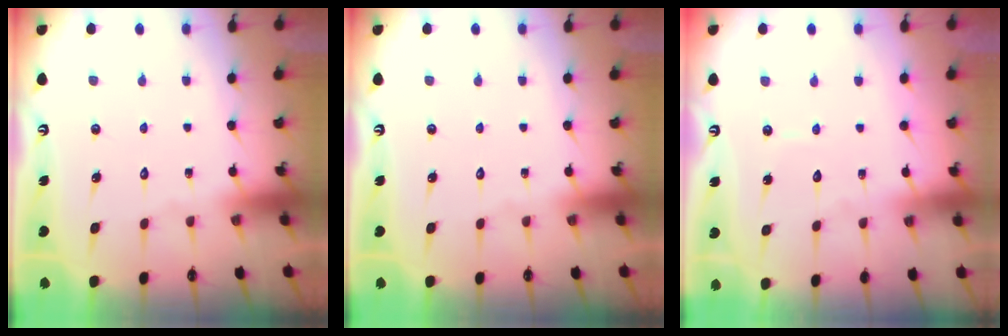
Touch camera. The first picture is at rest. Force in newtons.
{"total": 0.0}
{"total": 3.7, "press": 3.7, "slide": 0.4}